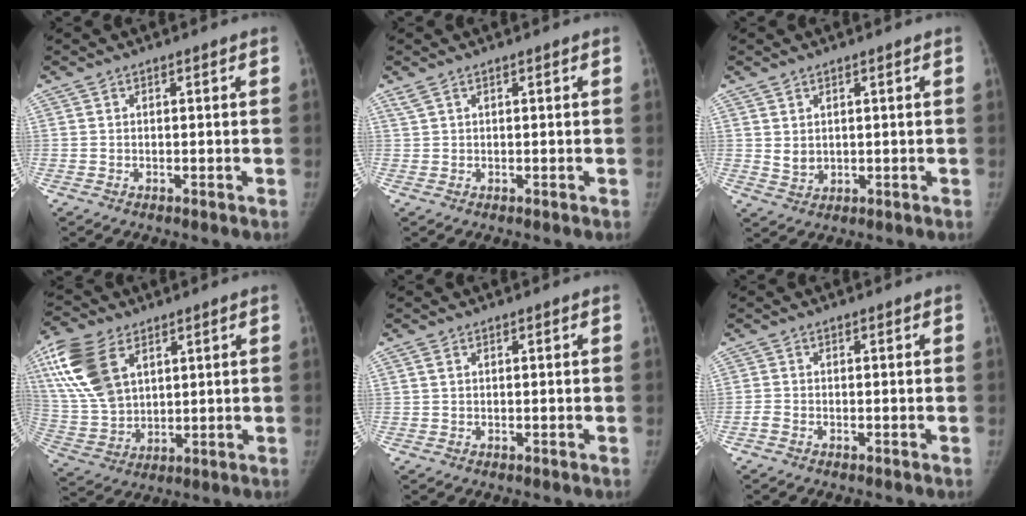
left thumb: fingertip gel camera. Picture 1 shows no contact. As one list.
[{"total": 1.1, "force": [0.9, 0.3, 0.6], "torque": [-0.014, 0.010, 0.023]}, {"total": 2.4, "force": [0.9, 1.8, 1.2], "torque": [-0.015, -0.020, 0.027]}, {"total": 16.8, "force": [7.5, 10.2, 11.1], "torque": [-0.224, -0.017, 0.154]}, {"total": 1.0, "force": [0.5, 0.5, 0.6], "torque": [-0.015, 0.003, 0.011]}, {"total": 0.9, "force": [-0.6, 0.4, 0.5], "torque": [-0.016, -0.002, -0.016]}]